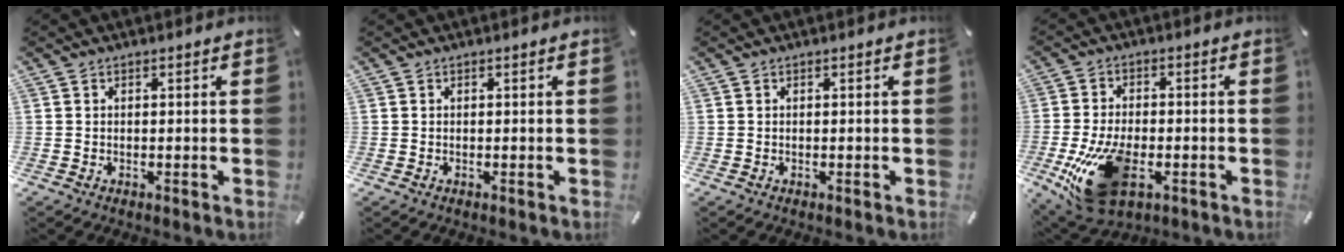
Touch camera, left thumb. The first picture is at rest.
{"total": 0.0}
{"total": 0.0}
{"total": 16.6, "force": [-5.2, 9.3, 12.7], "torque": [-0.253, 0.005, -0.079]}